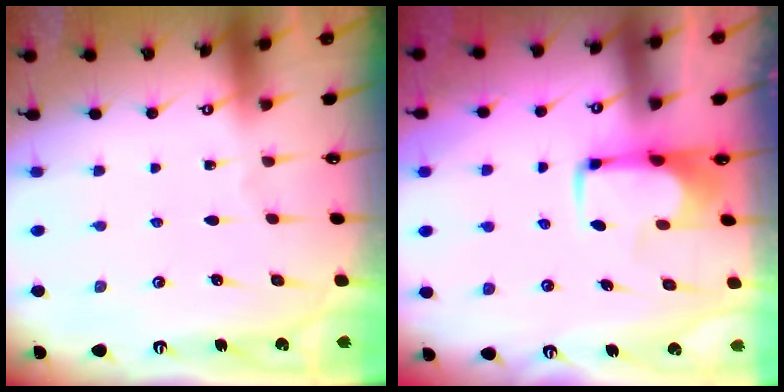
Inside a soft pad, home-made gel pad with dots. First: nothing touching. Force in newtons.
{"total": 1.9, "press": 1.8, "slide": 0.4}